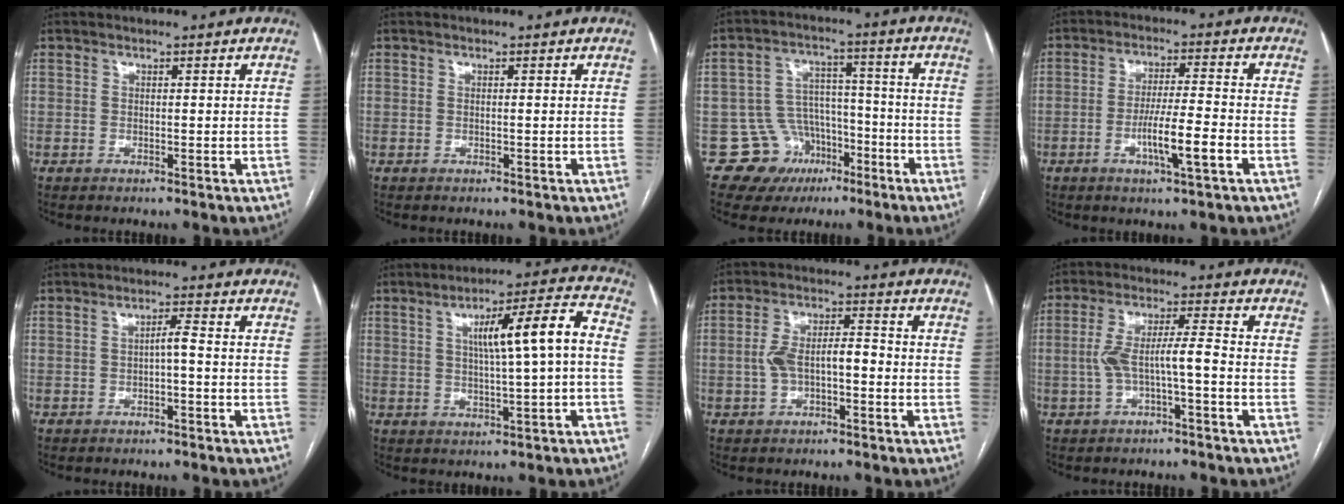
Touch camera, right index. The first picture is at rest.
{"total": 0.0}
{"total": 9.7, "force": [-5.1, 8.3, 0.6], "torque": [0.002, 0.056, -0.068]}
{"total": 7.3, "force": [-2.8, 0.1, 6.7], "torque": [-0.121, -0.005, -0.049]}
{"total": 2.0, "force": [-0.5, 0.1, 1.9], "torque": [-0.029, 0.004, -0.010]}
{"total": 10.6, "force": [0.8, 0.3, 10.5], "torque": [-0.161, 0.021, 0.013]}
{"total": 6.7, "force": [-1.2, 2.8, 5.9], "torque": [-0.122, 0.032, -0.020]}
{"total": 6.4, "force": [-1.6, 0.6, 6.2], "torque": [-0.124, 0.025, -0.026]}